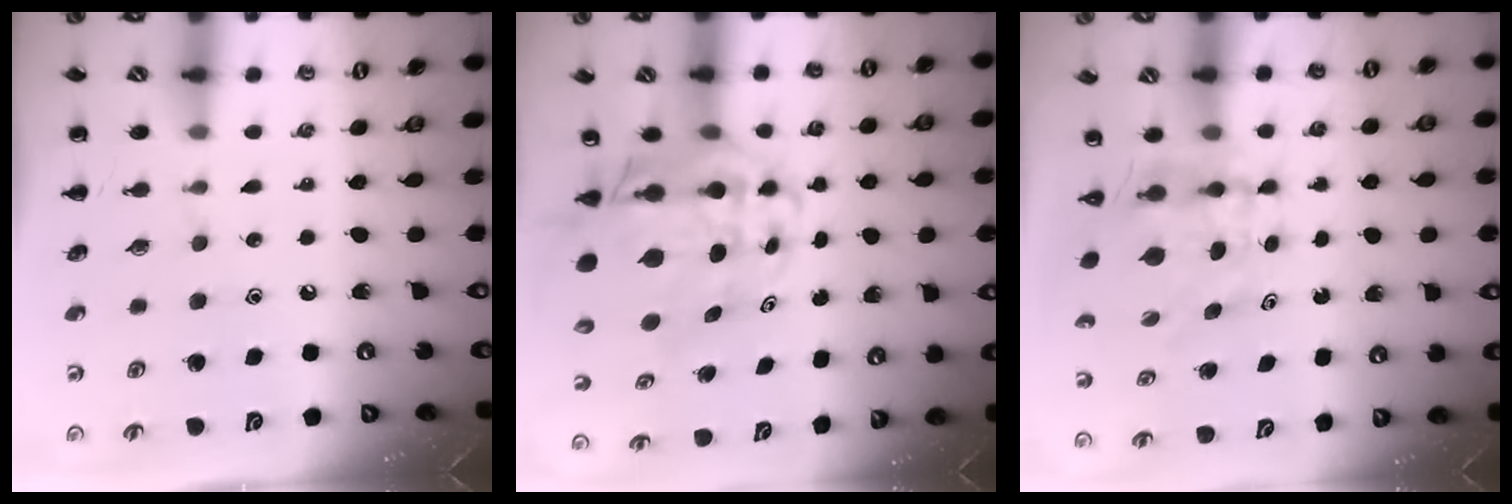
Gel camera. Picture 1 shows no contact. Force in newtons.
{"total": 10.4, "press": 10.0, "slide": 2.8}
{"total": 5.4, "press": 5.3, "slide": 0.9}